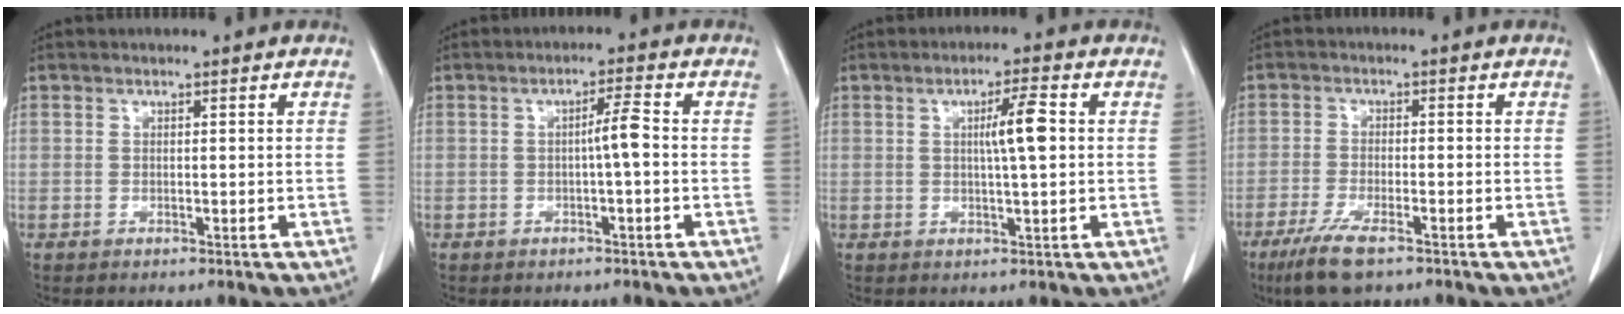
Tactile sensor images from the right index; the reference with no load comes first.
{"total": 3.0, "force": [-0.4, -0.2, 3.0], "torque": [-0.047, 0.003, -0.008]}
{"total": 5.0, "force": [0.7, 0.0, 4.9], "torque": [-0.083, 0.002, 0.010]}
{"total": 7.0, "force": [-4.8, 1.3, 5.0], "torque": [-0.101, -0.017, -0.081]}